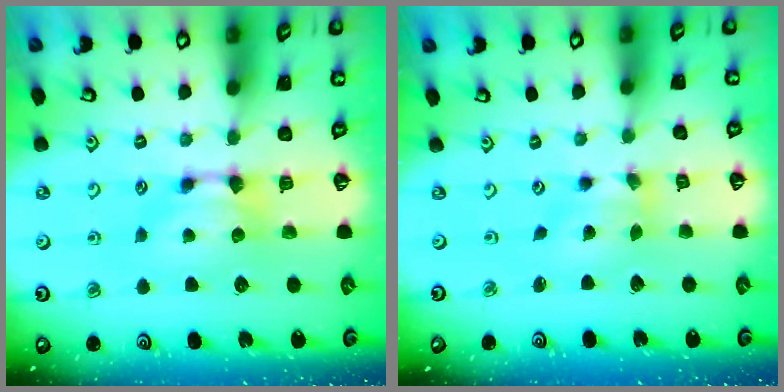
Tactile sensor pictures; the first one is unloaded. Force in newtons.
{"total": 2.0, "press": 1.3, "slide": 1.5}